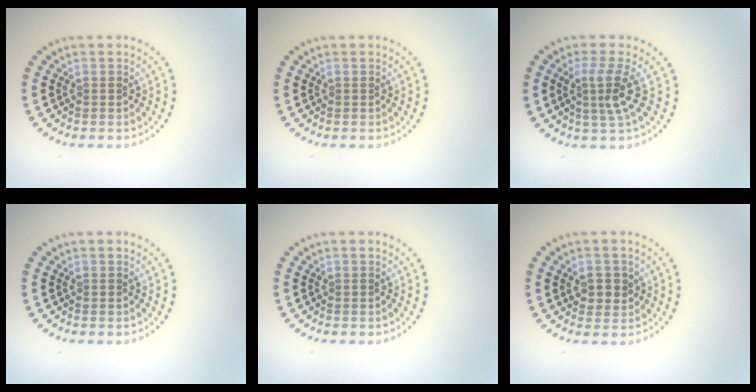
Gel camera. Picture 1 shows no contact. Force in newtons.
{"total": 0.0}
{"total": 2.9, "press": 2.2, "slide": 2.0}
{"total": 0.0}
{"total": 0.0}
{"total": 2.2, "press": 2.1, "slide": 0.5}